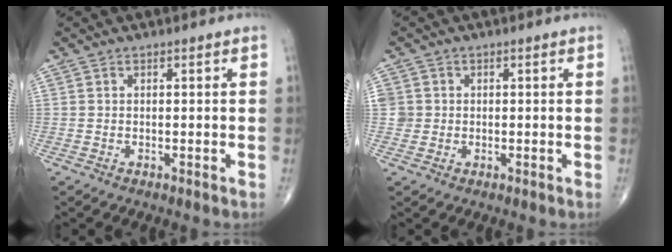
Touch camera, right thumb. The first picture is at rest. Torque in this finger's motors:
{"motor_torque": [0.31, 0.28, 0.35, 0.27, 0.00]}